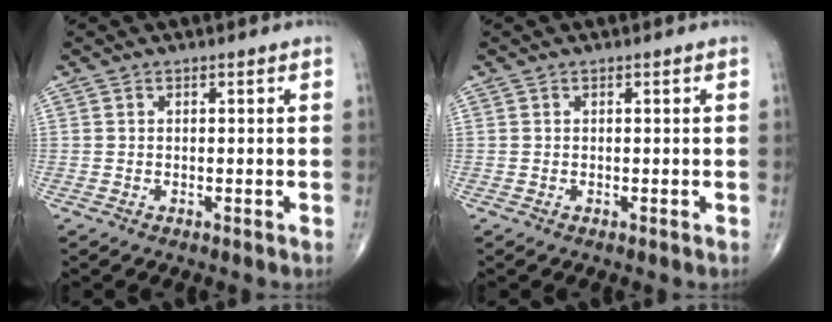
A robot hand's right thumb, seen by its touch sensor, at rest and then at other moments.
{"total": 0.0}